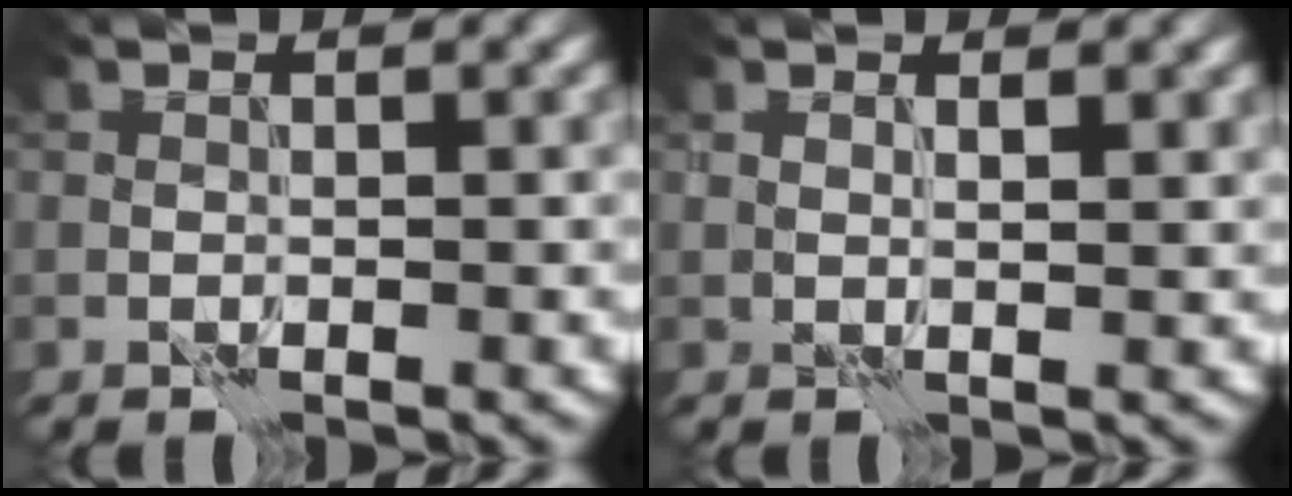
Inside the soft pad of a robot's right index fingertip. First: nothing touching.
{"total": 1.5, "force": [1.2, 0.3, 1.0], "torque": [-0.015, -0.006, 0.025]}